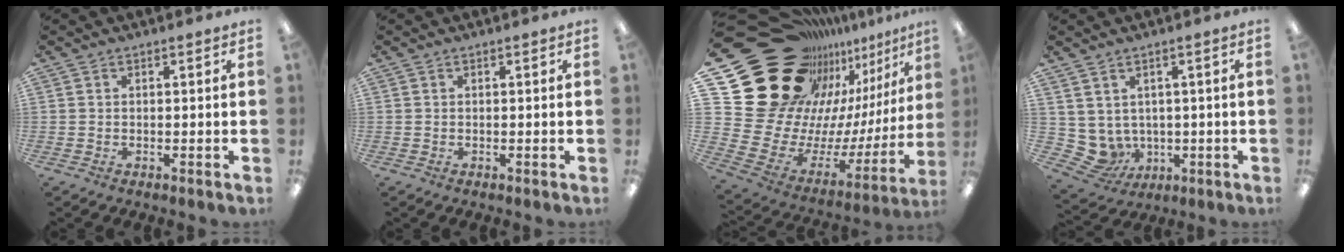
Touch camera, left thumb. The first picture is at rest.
{"total": 0.0}
{"total": 30.8, "force": [17.7, 20.4, 14.7], "torque": [-0.216, -0.177, 0.396]}
{"total": 5.2, "force": [1.1, 5.0, 1.1], "torque": [-0.051, -0.023, 0.029]}